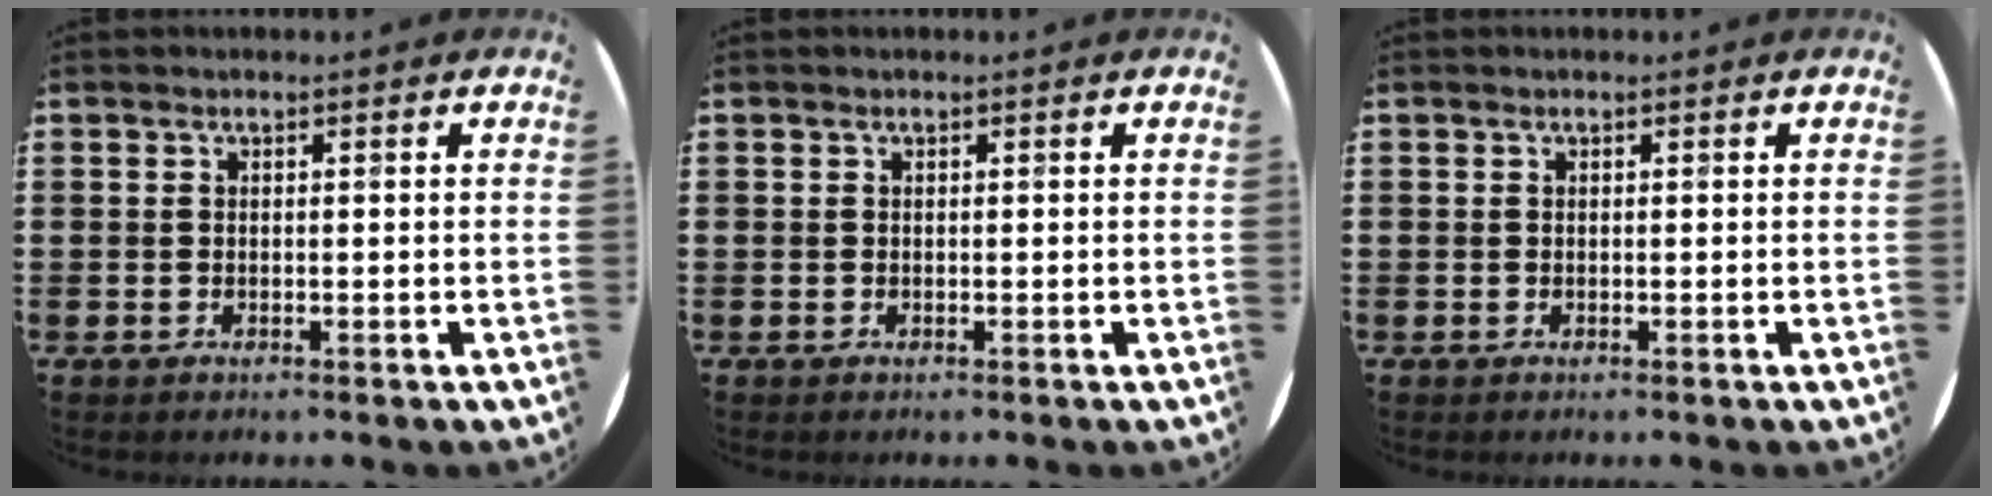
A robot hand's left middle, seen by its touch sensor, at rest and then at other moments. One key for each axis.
{"total": 0.0}
{"total": 0.0}